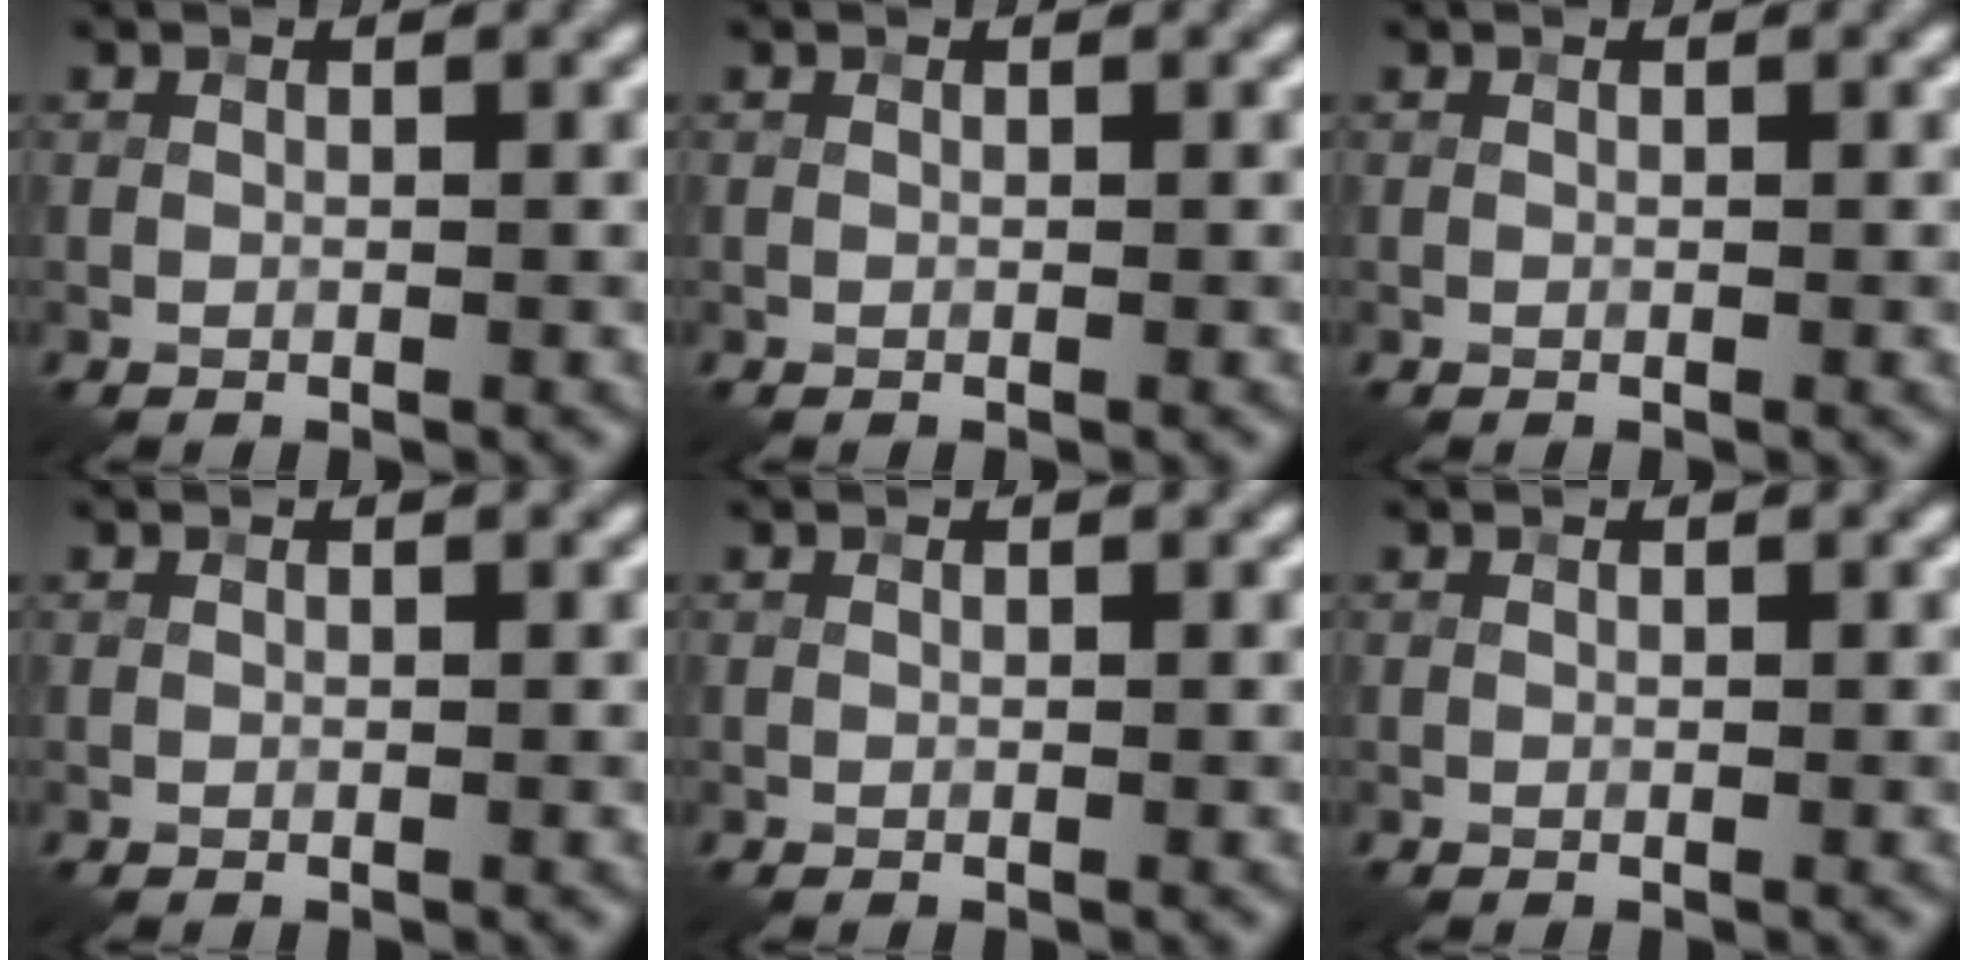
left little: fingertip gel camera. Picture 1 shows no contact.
{"total": 0.0}
{"total": 0.0}
{"total": 0.0}
{"total": 0.0}
{"total": 0.0}